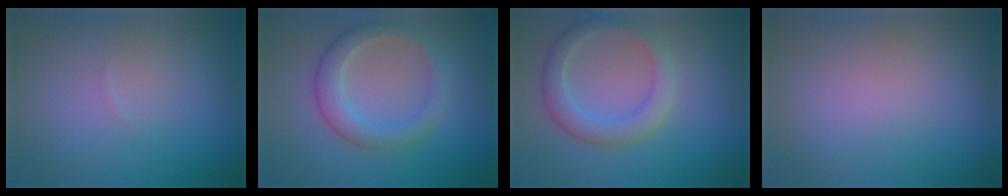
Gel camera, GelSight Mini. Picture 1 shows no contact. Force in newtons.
{"total": 3.7, "press": 3.7, "slide": 0.1}
{"total": 3.4, "press": 3.4, "slide": 0.4}
{"total": 0.0}